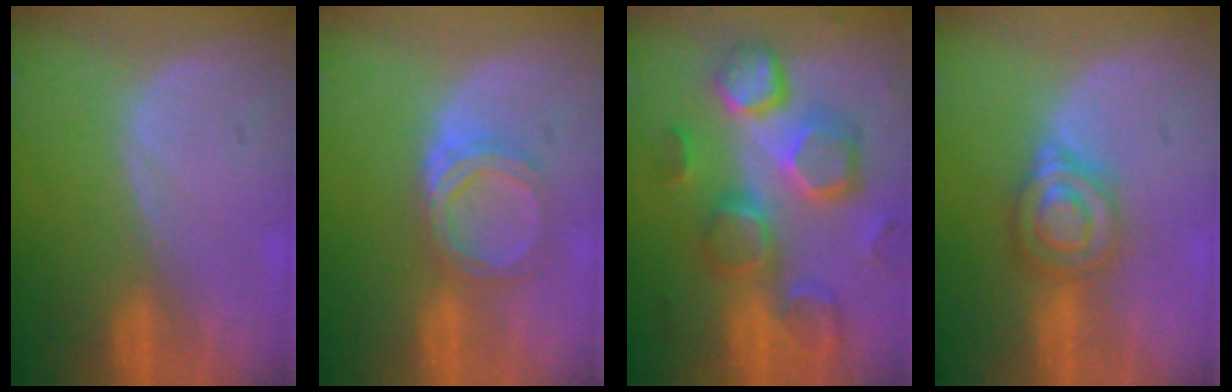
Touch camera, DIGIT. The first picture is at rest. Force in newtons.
{"total": 5.4, "press": 4.8, "slide": 2.5}
{"total": 13.0, "press": 11.4, "slide": 6.3}
{"total": 6.1, "press": 6.0, "slide": 0.6}